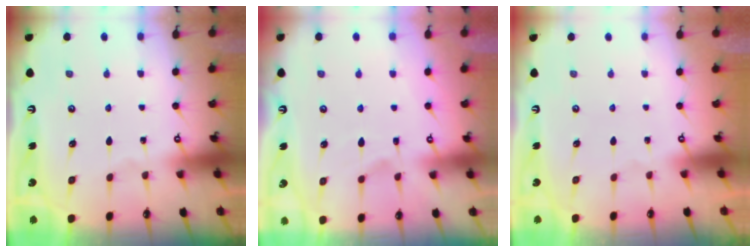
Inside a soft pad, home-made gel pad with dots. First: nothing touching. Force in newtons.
{"total": 2.2, "press": 1.9, "slide": 1.2}
{"total": 1.5, "press": 1.4, "slide": 0.6}